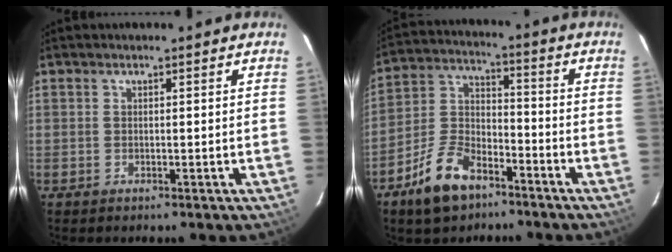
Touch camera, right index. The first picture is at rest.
{"total": 12.0, "force": [-7.8, 6.2, 6.7], "torque": [-0.148, 0.017, -0.140]}